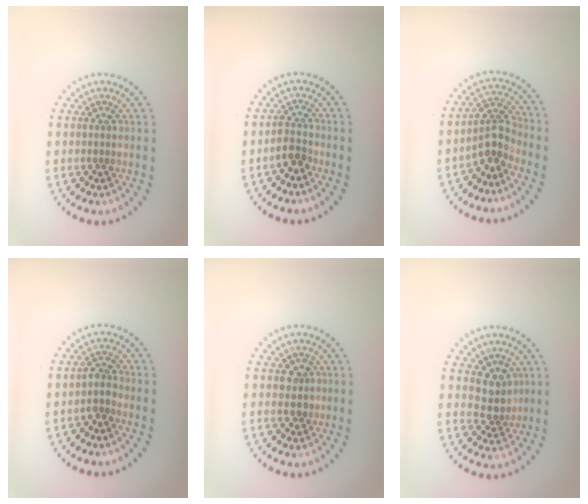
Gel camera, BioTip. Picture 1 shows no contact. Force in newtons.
{"total": 1.8, "press": 1.5, "slide": 1.1}
{"total": 2.9, "press": 2.2, "slide": 1.8}
{"total": 1.6, "press": 1.2, "slide": 1.0}
{"total": 1.5, "press": 1.3, "slide": 0.8}
{"total": 2.5, "press": 2.0, "slide": 1.4}